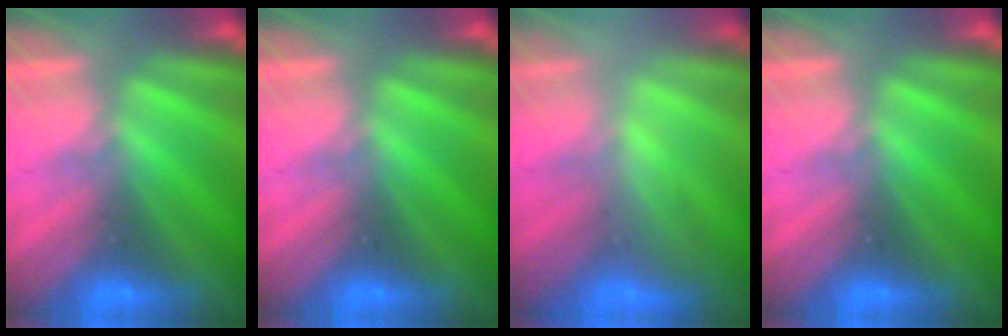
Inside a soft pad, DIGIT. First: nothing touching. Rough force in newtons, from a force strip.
{"total": 0.0}
{"total": 2.3}
{"total": 0.0}